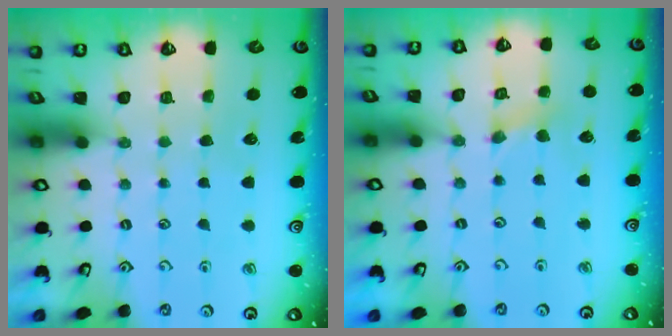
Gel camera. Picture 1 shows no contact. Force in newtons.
{"total": 3.0, "press": 2.9, "slide": 0.5}